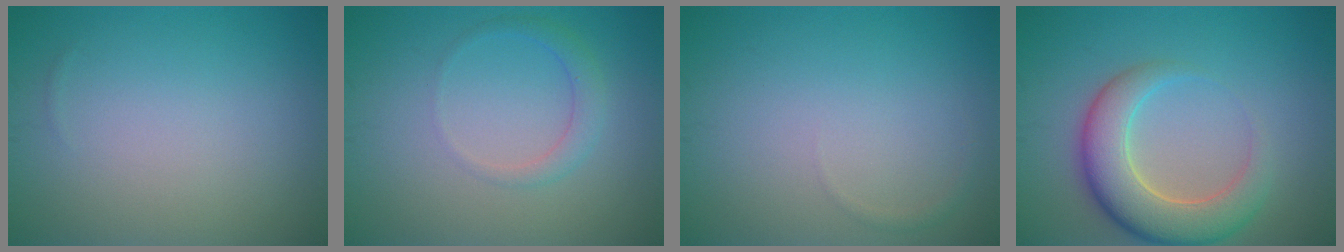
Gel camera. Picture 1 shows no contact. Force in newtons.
{"total": 1.8, "press": 1.8, "slide": 0.1}
{"total": 0.5, "press": 0.5, "slide": 0.0}
{"total": 6.5, "press": 6.5, "slide": 0.5}